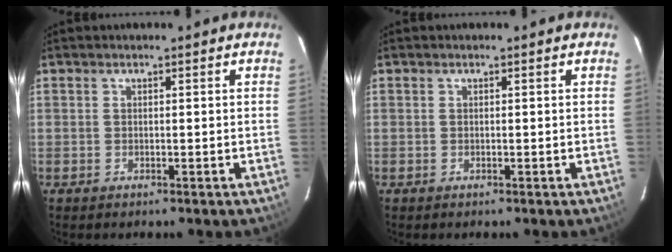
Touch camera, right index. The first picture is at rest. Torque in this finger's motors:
{"motor_torque": [-0.03, 0.03, 0.00, 0.00]}